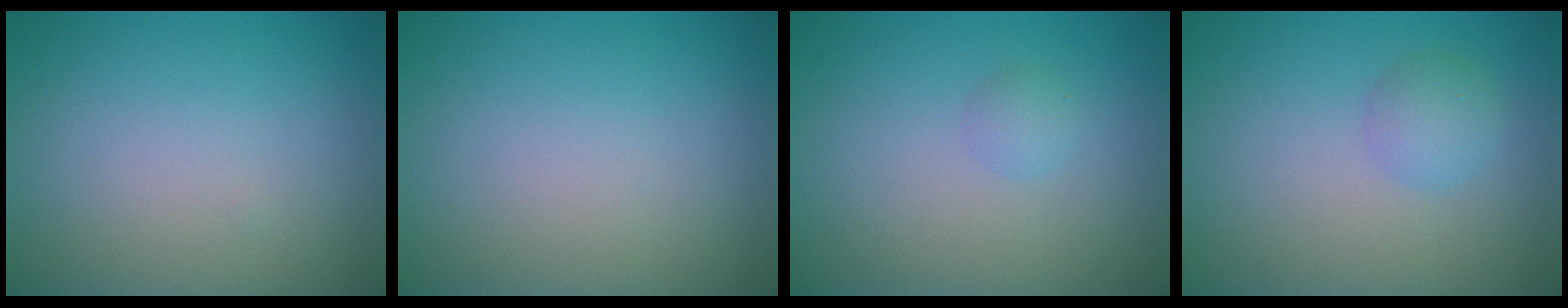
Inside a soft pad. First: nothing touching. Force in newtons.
{"total": 0.0}
{"total": 1.0, "press": 1.0, "slide": 0.1}
{"total": 1.8, "press": 1.8, "slide": 0.1}